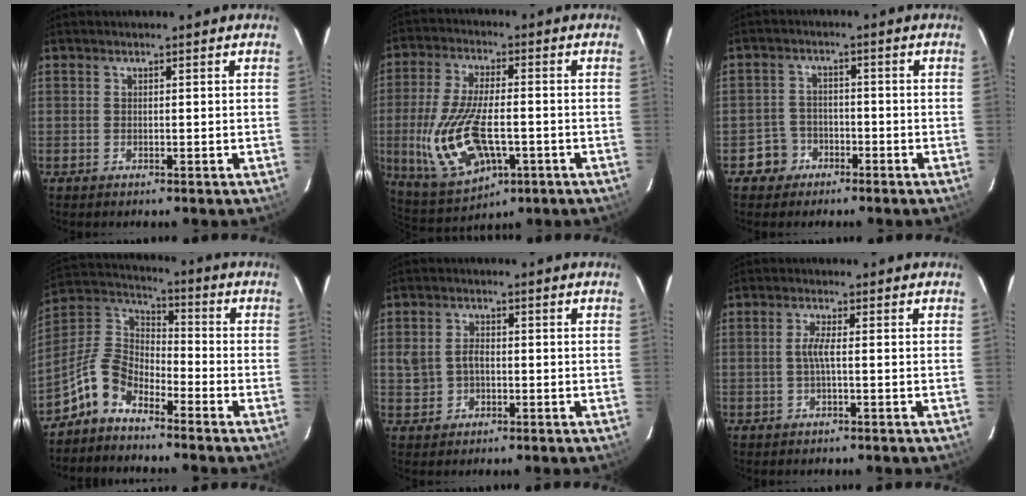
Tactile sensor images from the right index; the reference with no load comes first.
{"total": 16.2, "force": [-3.5, 7.2, 14.0], "torque": [-0.299, -0.017, -0.049]}
{"total": 4.5, "force": [-2.4, 3.8, -0.3], "torque": [0.000, 0.019, -0.043]}
{"total": 8.9, "force": [-6.2, 4.6, 4.5], "torque": [-0.105, 0.029, -0.136]}
{"total": 4.2, "force": [-0.2, 3.3, 2.6], "torque": [-0.053, 0.007, 0.002]}
{"total": 2.1, "force": [-0.4, -0.2, 2.0], "torque": [-0.043, 0.001, -0.009]}